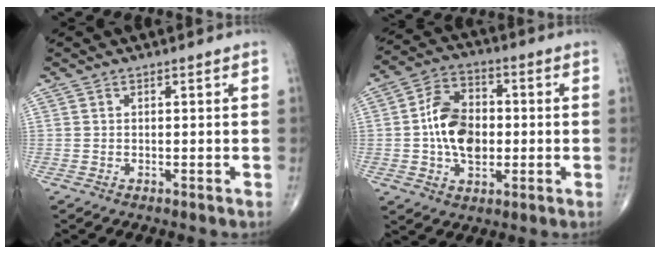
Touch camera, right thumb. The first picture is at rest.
{"total": 12.0, "force": [-0.6, 8.0, 8.9], "torque": [-0.134, 0.017, -0.016]}